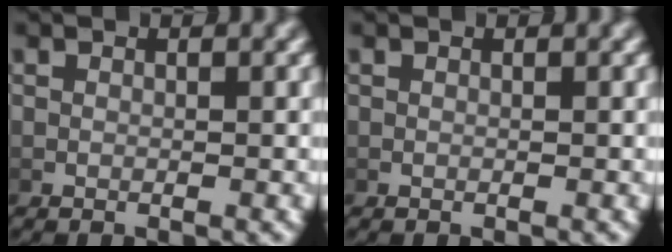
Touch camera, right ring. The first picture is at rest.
{"total": 0.0}